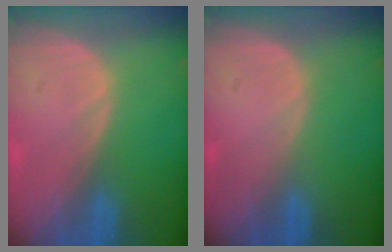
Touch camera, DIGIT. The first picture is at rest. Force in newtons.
{"total": 0.0}